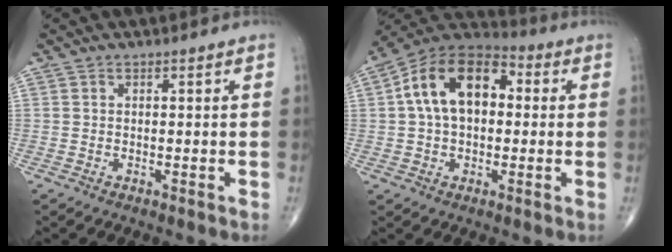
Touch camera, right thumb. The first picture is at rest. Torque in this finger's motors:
{"motor_torque": [-0.16, 1.25, 0.57, 0.19, 0.25]}